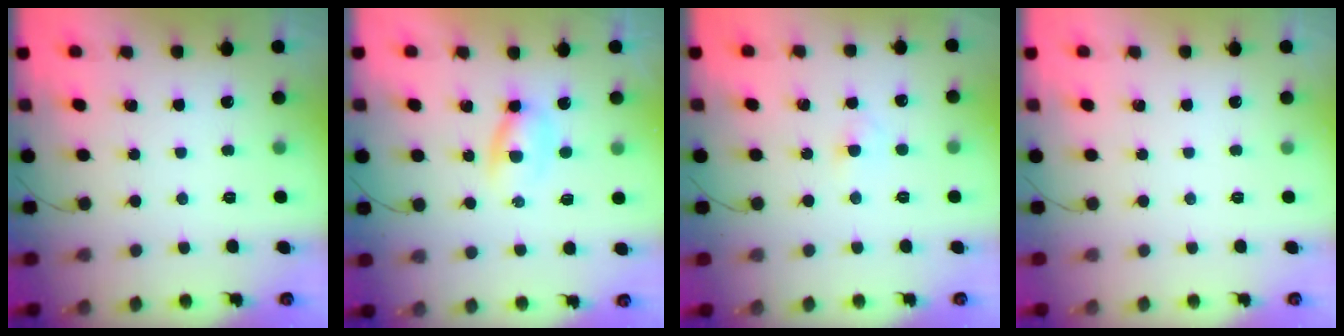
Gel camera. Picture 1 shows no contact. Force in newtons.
{"total": 3.1, "press": 3.0, "slide": 1.0}
{"total": 2.3, "press": 2.1, "slide": 1.0}
{"total": 0.0}